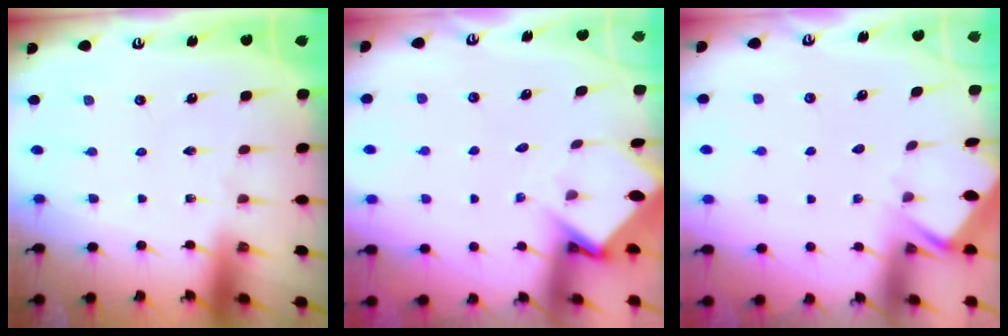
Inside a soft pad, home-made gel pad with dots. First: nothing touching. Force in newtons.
{"total": 3.7, "press": 3.7, "slide": 0.2}
{"total": 3.7, "press": 3.7, "slide": 0.3}